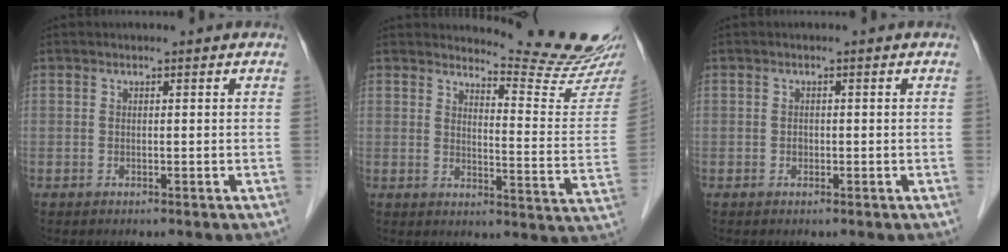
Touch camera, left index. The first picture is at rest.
{"total": 12.9, "force": [12.7, -1.6, 1.9], "torque": [-0.025, -0.109, 0.147]}
{"total": 0.7, "force": [-0.4, 0.5, 0.2], "torque": [-0.003, -0.001, -0.007]}